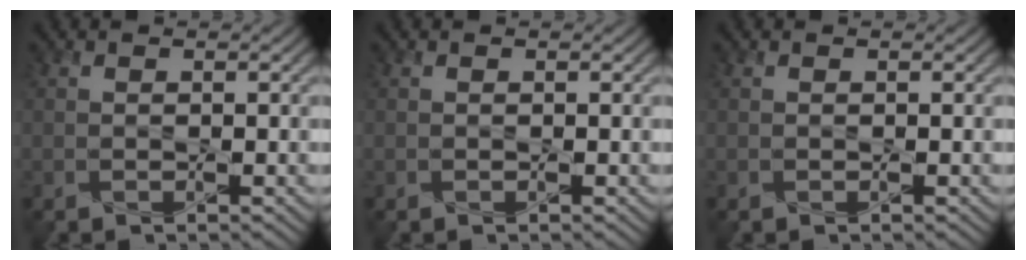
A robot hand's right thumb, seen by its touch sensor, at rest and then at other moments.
{"total": 0.0}
{"total": 0.0}